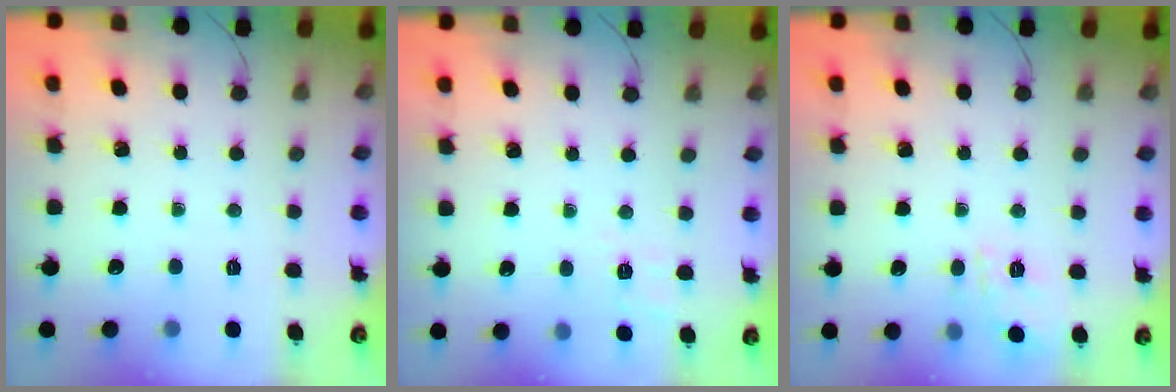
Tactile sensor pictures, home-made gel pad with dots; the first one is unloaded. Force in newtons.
{"total": 2.3, "press": 1.4, "slide": 1.9}
{"total": 2.9, "press": 2.7, "slide": 1.2}